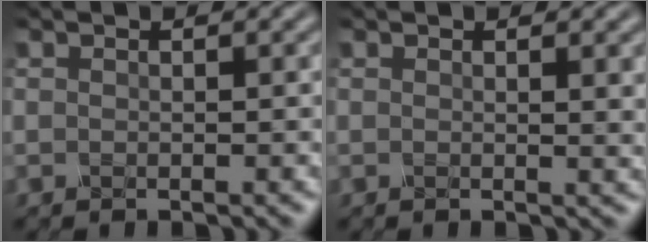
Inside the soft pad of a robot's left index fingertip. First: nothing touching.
{"total": 1.5, "force": [0.6, 0.2, 1.4], "torque": [-0.016, -0.005, 0.011]}